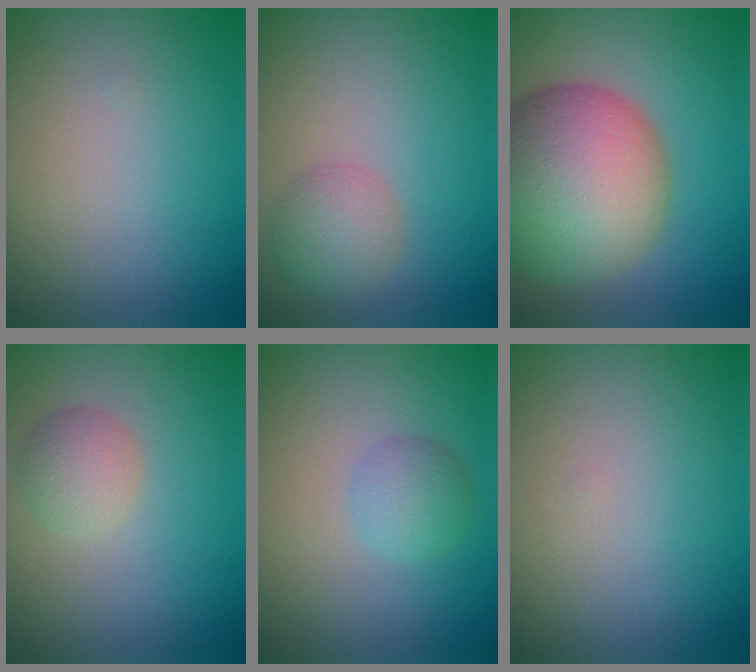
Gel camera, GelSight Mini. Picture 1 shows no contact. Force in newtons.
{"total": 2.9, "press": 2.8, "slide": 0.3}
{"total": 13.9, "press": 13.9, "slide": 0.9}
{"total": 2.3, "press": 2.3, "slide": 0.0}
{"total": 2.2, "press": 2.2, "slide": 0.0}
{"total": 0.0}